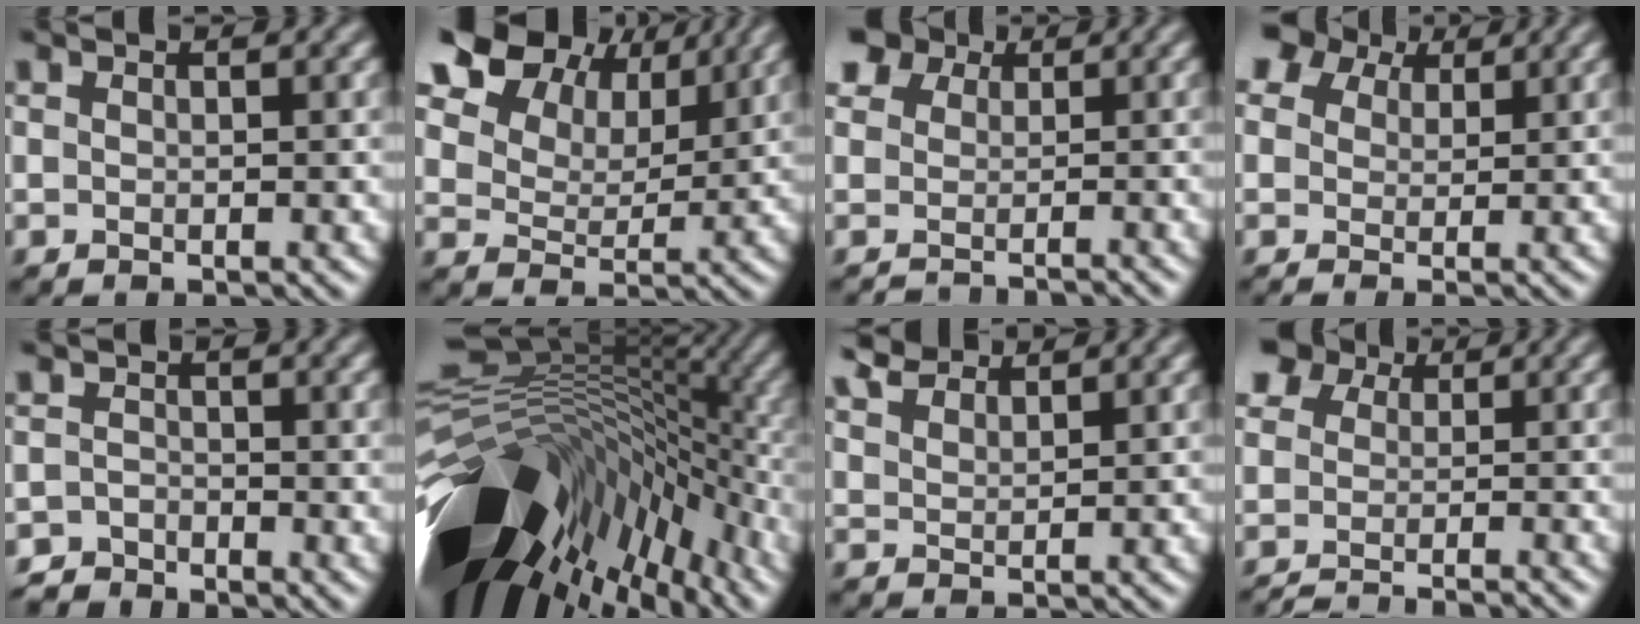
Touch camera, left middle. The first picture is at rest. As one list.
[{"total": 12.9, "force": [7.9, 7.9, 6.4], "torque": [-0.142, 0.014, 0.150]}, {"total": 4.4, "force": [0.0, 3.9, 2.0], "torque": [-0.008, -0.004, 0.004]}, {"total": 4.5, "force": [2.4, 3.1, 2.2], "torque": [-0.044, 0.007, 0.037]}, {"total": 3.0, "force": [-2.6, 1.6, 0.0], "torque": [0.018, 0.003, -0.049]}, {"total": 17.1, "force": [-4.3, 9.4, 13.7], "torque": [-0.209, 0.000, -0.058]}, {"total": 3.4, "force": [3.1, 0.9, 1.1], "torque": [-0.029, 0.013, 0.057]}, {"total": 6.0, "force": [-2.9, 4.0, 3.4], "torque": [-0.025, -0.012, -0.044]}]